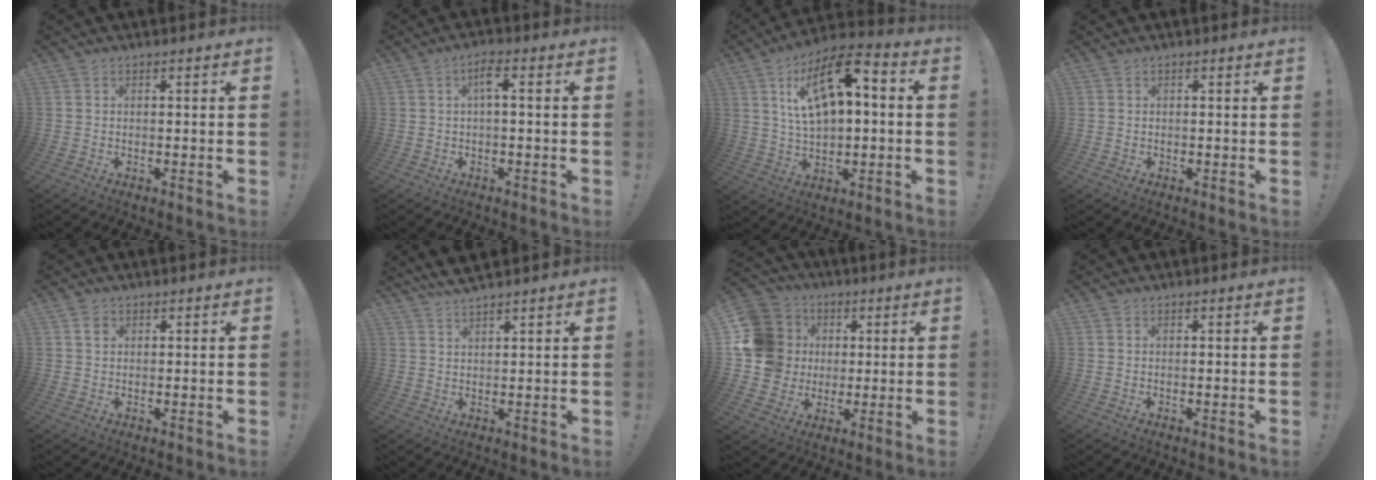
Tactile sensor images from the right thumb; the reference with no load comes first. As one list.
[{"total": 4.2, "force": [0.5, 0.8, 4.1], "torque": [-0.081, 0.009, 0.003]}, {"total": 15.4, "force": [5.0, 7.6, 12.5], "torque": [-0.205, -0.015, 0.085]}, {"total": 1.4, "force": [0.4, 1.3, -0.2], "torque": [0.004, -0.003, 0.007]}, {"total": 1.6, "force": [0.9, 1.3, 0.5], "torque": [0.004, -0.003, 0.013]}, {"total": 3.9, "force": [3.5, 0.3, 1.7], "torque": [-0.032, -0.021, 0.065]}, {"total": 16.5, "force": [1.9, 14.9, 6.8], "torque": [-0.124, 0.005, 0.056]}, {"total": 0.0}]